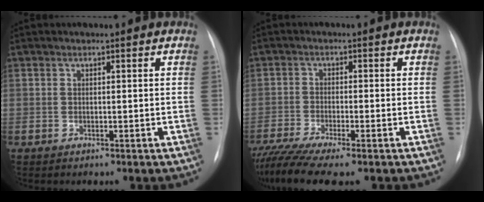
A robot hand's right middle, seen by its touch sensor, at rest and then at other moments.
{"total": 9.8, "force": [-7.9, 0.8, 5.8], "torque": [-0.104, -0.015, -0.130]}